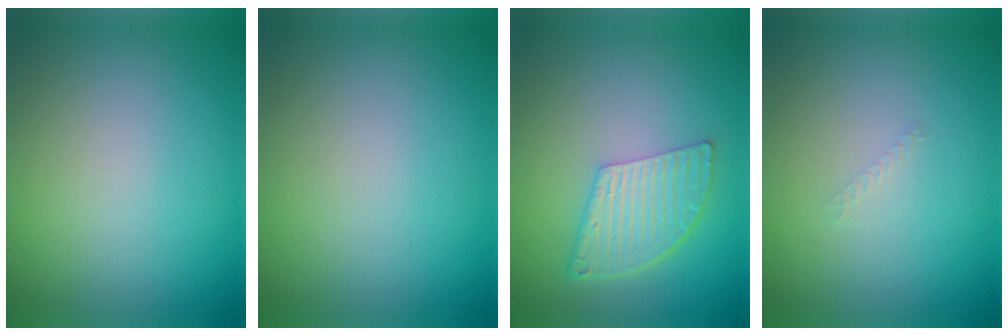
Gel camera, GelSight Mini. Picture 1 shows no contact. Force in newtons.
{"total": 0.0}
{"total": 5.2, "press": 3.9, "slide": 3.5}
{"total": 0.6, "press": 0.6, "slide": 0.1}